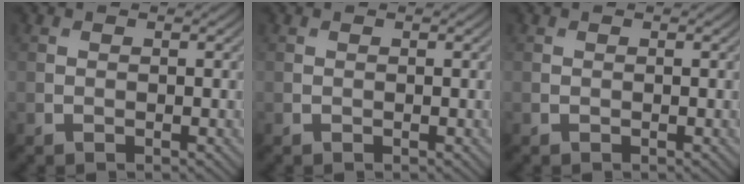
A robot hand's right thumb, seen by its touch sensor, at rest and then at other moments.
{"total": 0.0}
{"total": 0.0}